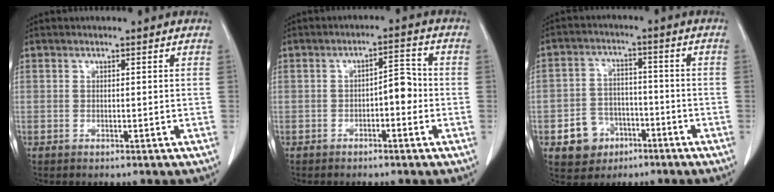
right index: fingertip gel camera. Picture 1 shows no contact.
{"total": 4.0, "force": [-1.1, 1.6, 3.5], "torque": [-0.049, 0.017, -0.016]}
{"total": 7.2, "force": [-3.3, 6.1, 2.0], "torque": [-0.039, 0.015, -0.044]}